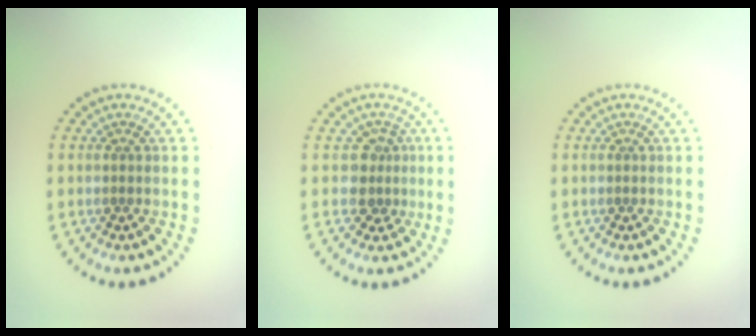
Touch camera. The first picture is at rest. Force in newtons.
{"total": 2.3, "press": 1.8, "slide": 1.5}
{"total": 0.0}